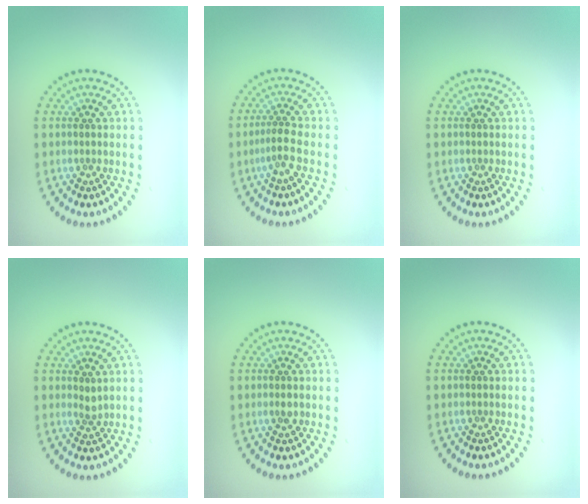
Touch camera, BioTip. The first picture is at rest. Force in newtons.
{"total": 1.8, "press": 1.3, "slide": 1.3}
{"total": 0.0}
{"total": 0.9, "press": 0.6, "slide": 0.7}
{"total": 0.7, "press": 0.6, "slide": 0.4}
{"total": 0.0}